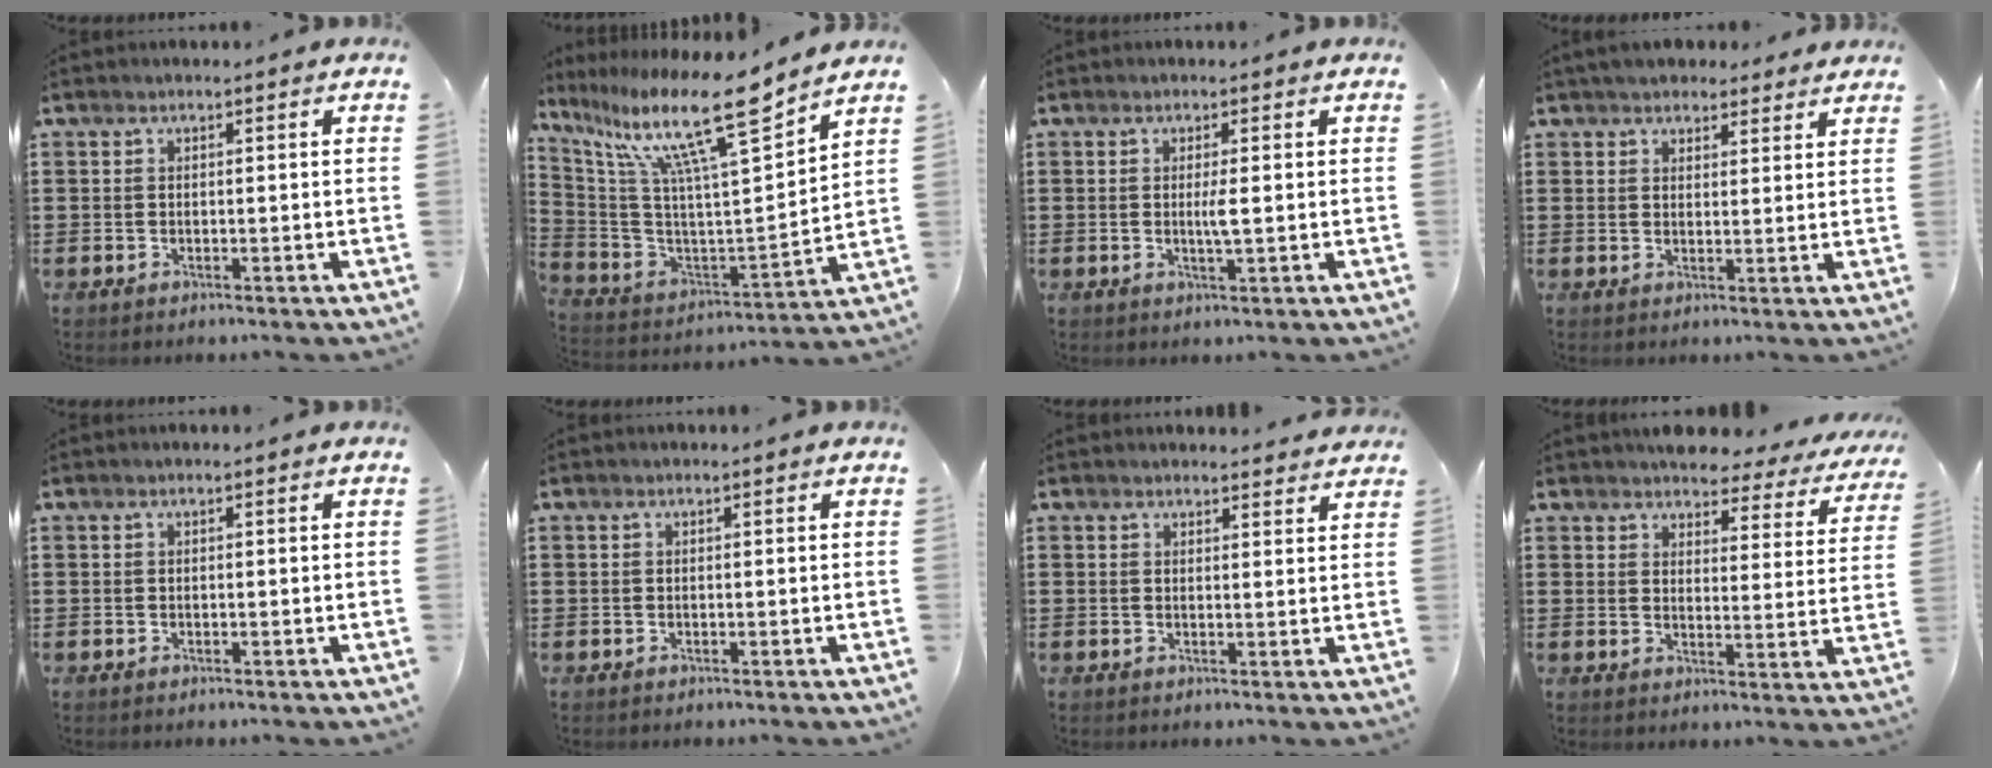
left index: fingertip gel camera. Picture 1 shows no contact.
{"total": 15.7, "force": [10.6, 2.1, 11.3], "torque": [-0.229, -0.059, 0.166]}
{"total": 2.1, "force": [0.0, -0.1, 2.1], "torque": [-0.040, -0.005, -0.003]}
{"total": 3.8, "force": [3.5, 1.3, 0.8], "torque": [-0.026, -0.001, 0.065]}
{"total": 0.0}
{"total": 0.0}
{"total": 2.0, "force": [1.9, 0.4, 0.0], "torque": [0.003, -0.006, 0.036]}
{"total": 4.4, "force": [4.3, 0.8, 0.7], "torque": [-0.030, -0.028, 0.073]}